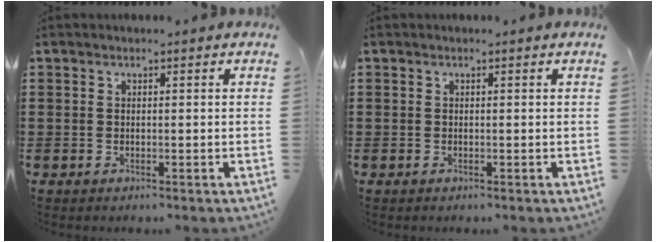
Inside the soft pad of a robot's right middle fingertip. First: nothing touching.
{"total": 0.0}